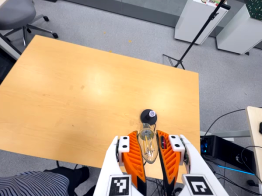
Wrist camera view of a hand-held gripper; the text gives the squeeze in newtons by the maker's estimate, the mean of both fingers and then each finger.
{"total": 21.3, "left": 25.1, "right": 17.4}